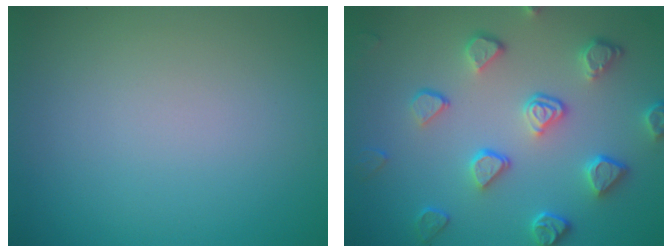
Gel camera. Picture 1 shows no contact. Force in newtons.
{"total": 4.6, "press": 3.9, "slide": 2.4}